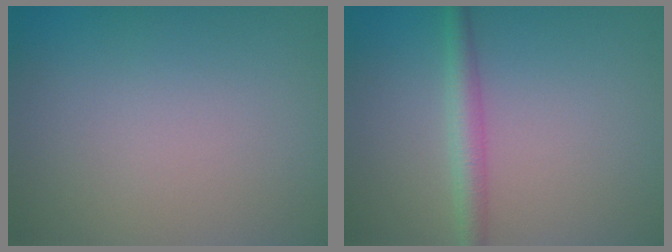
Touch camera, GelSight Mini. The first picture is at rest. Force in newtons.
{"total": 2.4, "press": 2.4, "slide": 0.0}